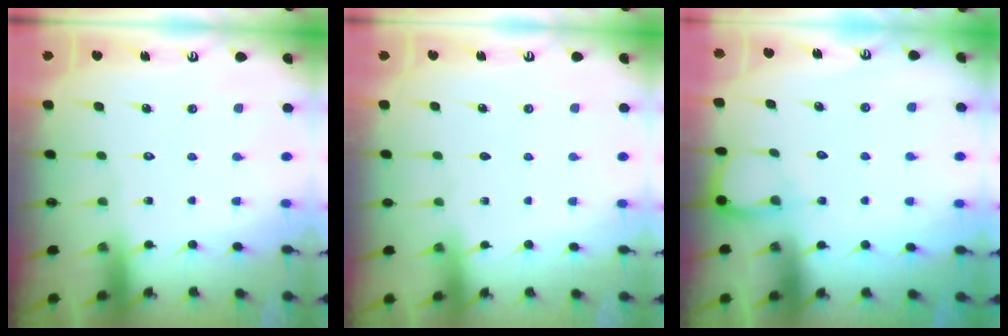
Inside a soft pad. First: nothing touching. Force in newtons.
{"total": 0.5, "press": 0.2, "slide": 0.5}
{"total": 3.5, "press": 3.5, "slide": 0.4}